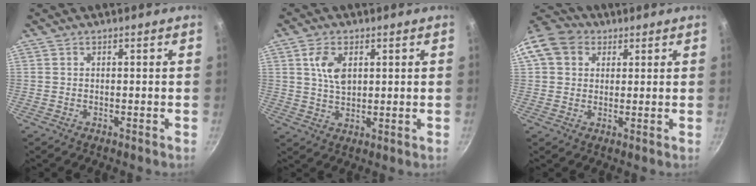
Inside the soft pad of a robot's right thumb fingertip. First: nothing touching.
{"total": 6.2, "force": [1.9, 3.5, 4.8], "torque": [-0.086, -0.005, 0.037]}
{"total": 11.1, "force": [3.5, 9.1, 5.4], "torque": [-0.091, 0.023, 0.047]}